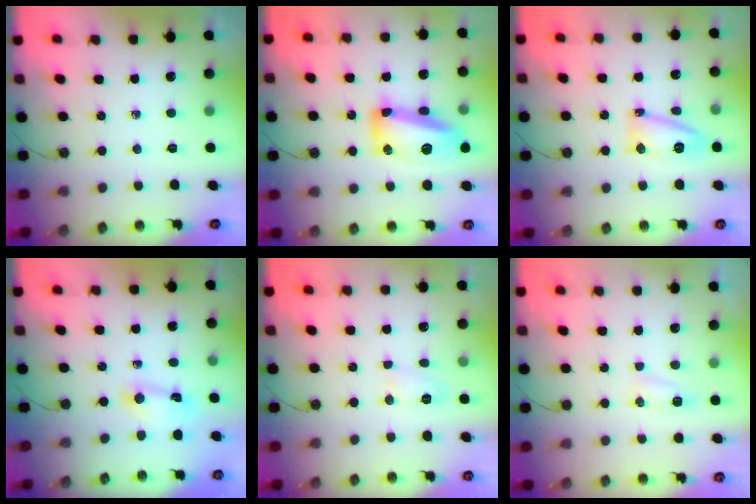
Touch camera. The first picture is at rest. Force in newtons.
{"total": 14.8, "press": 14.8, "slide": 1.1}
{"total": 9.8, "press": 9.7, "slide": 1.2}
{"total": 2.4, "press": 2.4, "slide": 0.3}
{"total": 6.2, "press": 6.2, "slide": 0.5}
{"total": 4.6, "press": 4.6, "slide": 0.5}